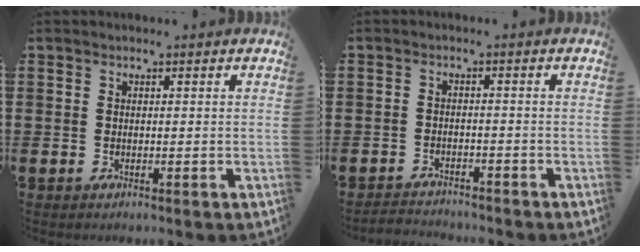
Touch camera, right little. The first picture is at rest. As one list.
[{"total": 2.0, "force": [-2.0, 0.1, -0.2], "torque": [-0.003, 0.002, -0.044]}]